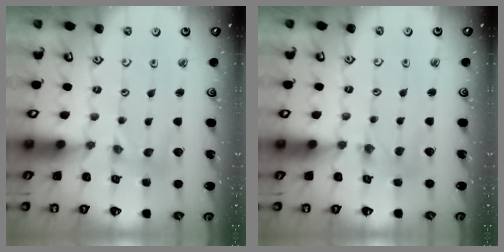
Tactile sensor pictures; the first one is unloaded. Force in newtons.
{"total": 0.8, "press": 0.7, "slide": 0.3}